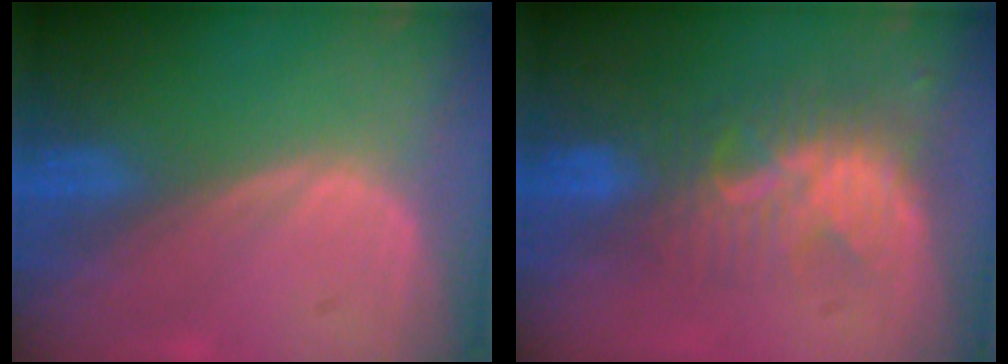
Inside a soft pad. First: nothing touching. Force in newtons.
{"total": 8.5, "press": 7.6, "slide": 3.8}